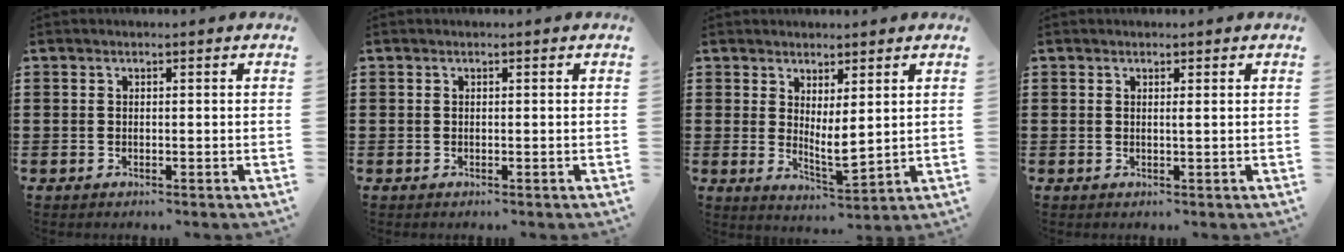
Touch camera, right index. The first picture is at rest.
{"total": 0.0}
{"total": 4.0, "force": [1.3, 1.1, 3.7], "torque": [-0.071, -0.010, 0.026]}
{"total": 0.6, "force": [0.2, -0.1, 0.5], "torque": [-0.011, -0.003, 0.004]}